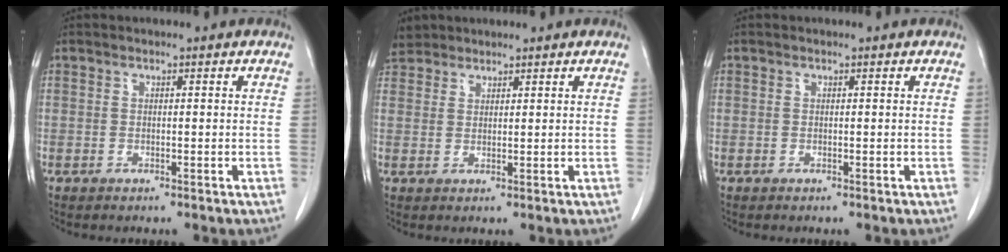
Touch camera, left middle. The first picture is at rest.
{"total": 3.6, "force": [3.2, 1.7, 0.0], "torque": [-0.005, 0.012, 0.061]}
{"total": 0.0}